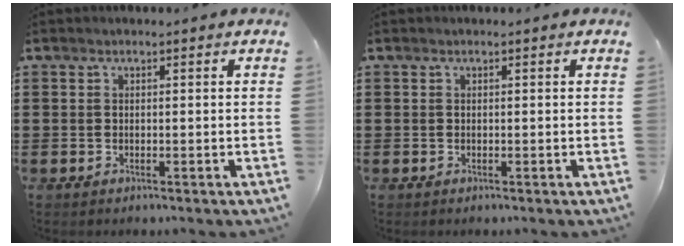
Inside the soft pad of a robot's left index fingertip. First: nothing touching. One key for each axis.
{"total": 0.0}